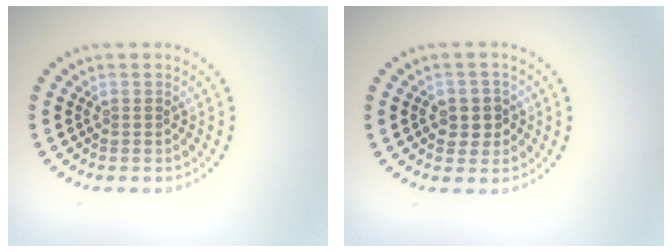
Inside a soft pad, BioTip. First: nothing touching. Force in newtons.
{"total": 2.6, "press": 2.5, "slide": 0.3}